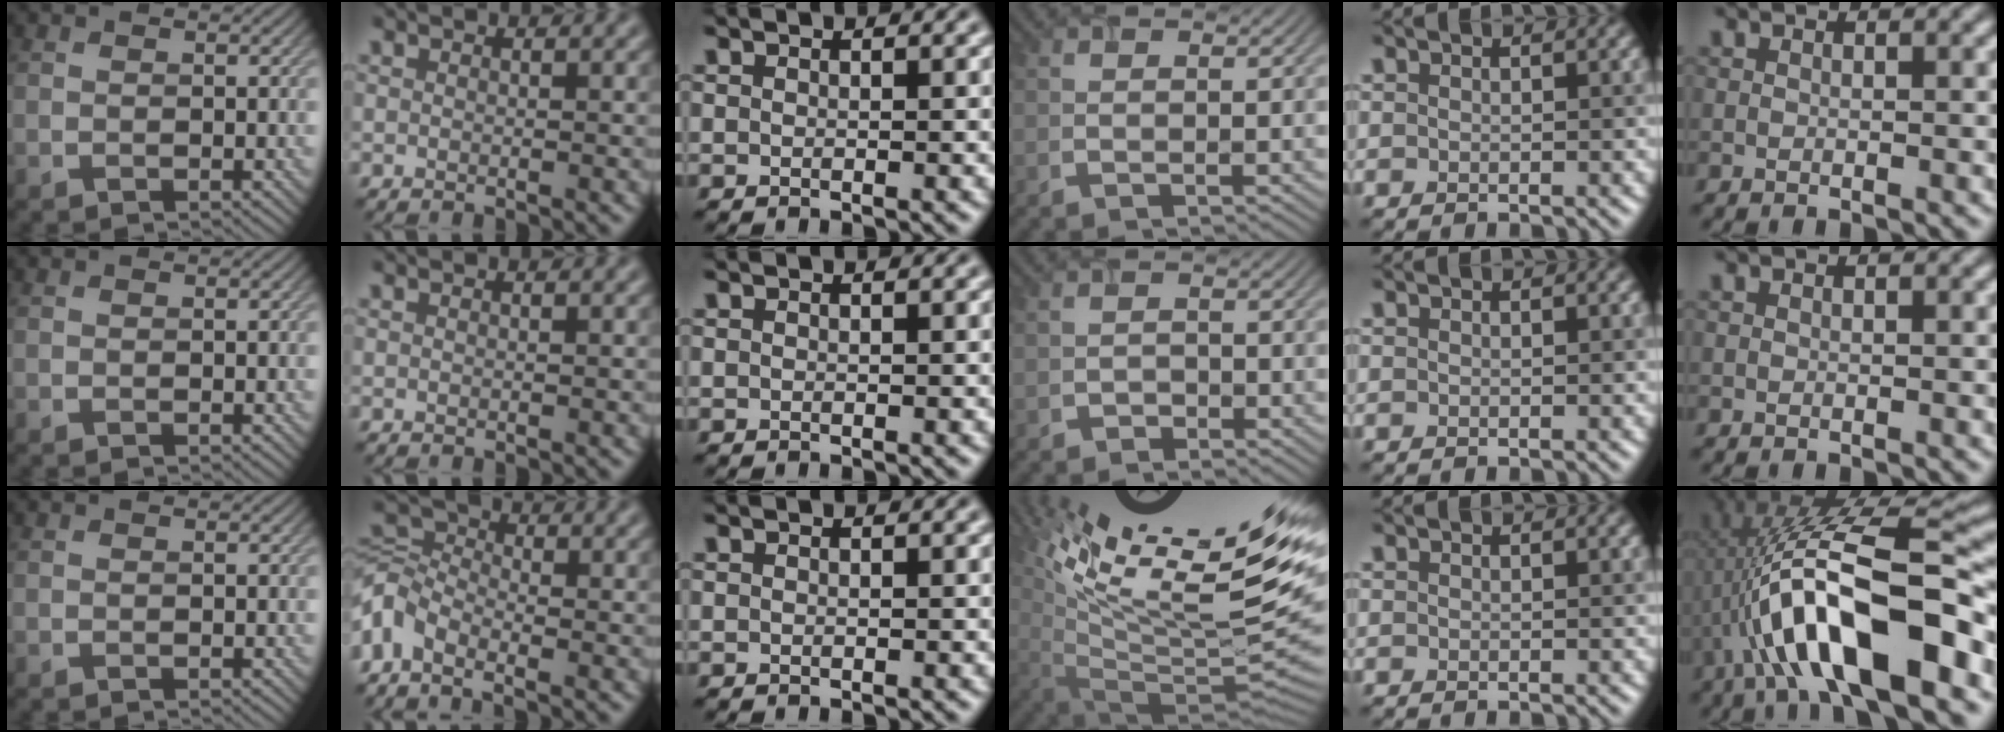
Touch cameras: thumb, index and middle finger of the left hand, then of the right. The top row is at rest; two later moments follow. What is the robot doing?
{"motion": "screw", "object": "timer"}